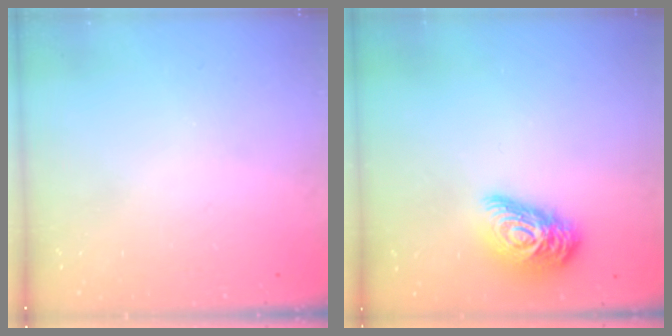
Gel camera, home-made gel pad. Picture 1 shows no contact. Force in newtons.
{"total": 14.2, "press": 14.1, "slide": 0.5}